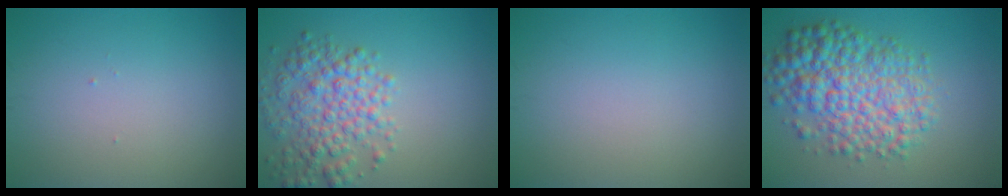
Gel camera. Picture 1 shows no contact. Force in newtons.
{"total": 5.2, "press": 5.2, "slide": 0.2}
{"total": 0.0}
{"total": 8.1, "press": 8.1, "slide": 0.2}